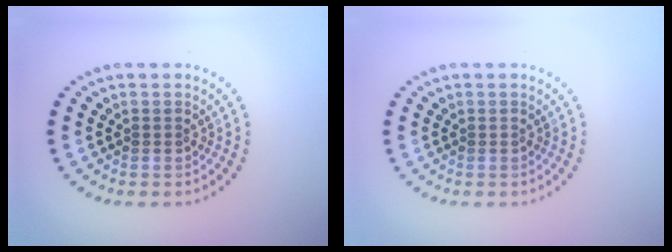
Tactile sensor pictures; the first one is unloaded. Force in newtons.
{"total": 0.0}